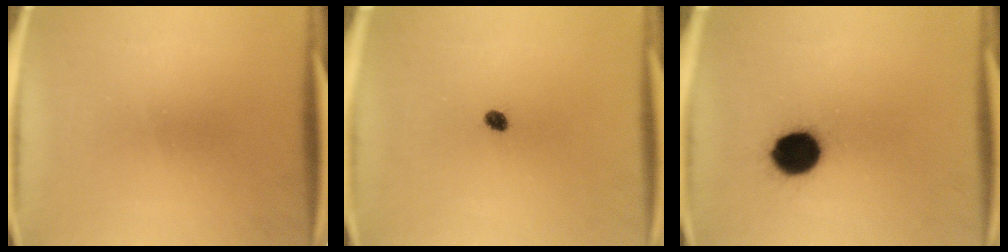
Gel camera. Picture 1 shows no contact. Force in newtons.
{"total": 1.7}
{"total": 11.1}